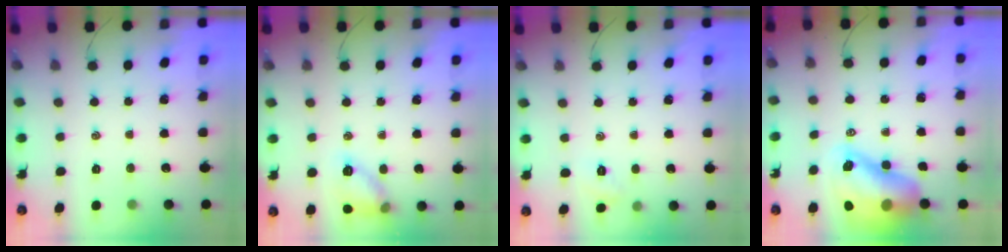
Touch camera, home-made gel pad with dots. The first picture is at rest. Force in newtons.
{"total": 11.2, "press": 11.1, "slide": 0.7}
{"total": 2.2, "press": 2.2, "slide": 0.6}
{"total": 15.1, "press": 14.5, "slide": 4.1}